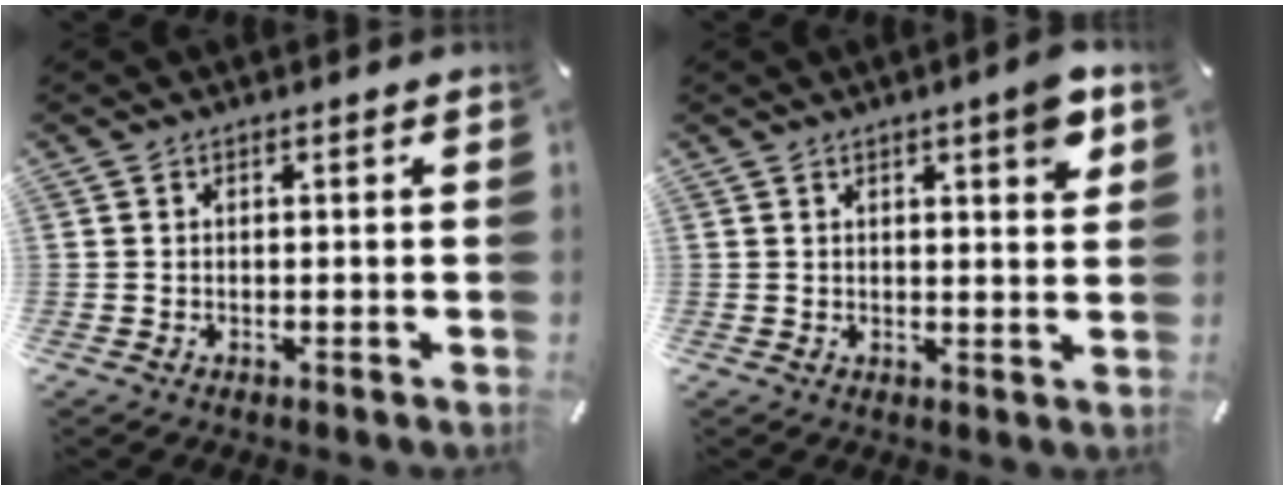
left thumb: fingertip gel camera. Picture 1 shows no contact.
{"total": 5.4, "force": [3.0, 1.4, 4.2], "torque": [-0.056, -0.014, 0.046]}